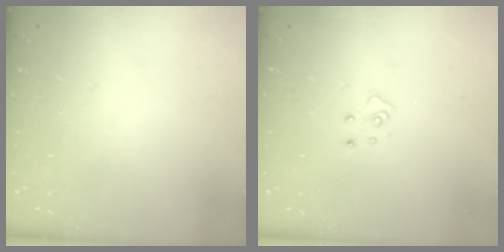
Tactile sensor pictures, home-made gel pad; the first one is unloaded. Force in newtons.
{"total": 4.0, "press": 4.0, "slide": 0.3}